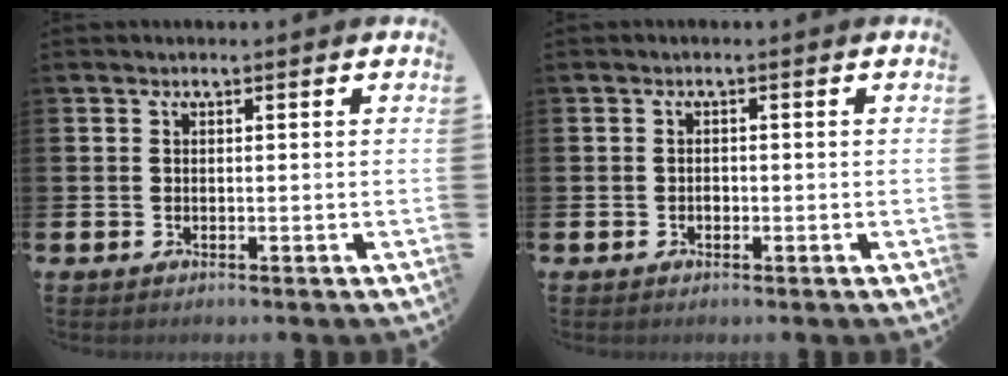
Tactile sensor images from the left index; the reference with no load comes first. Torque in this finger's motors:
{"motor_torque": [0.08, 0.00, -0.05, 0.00]}